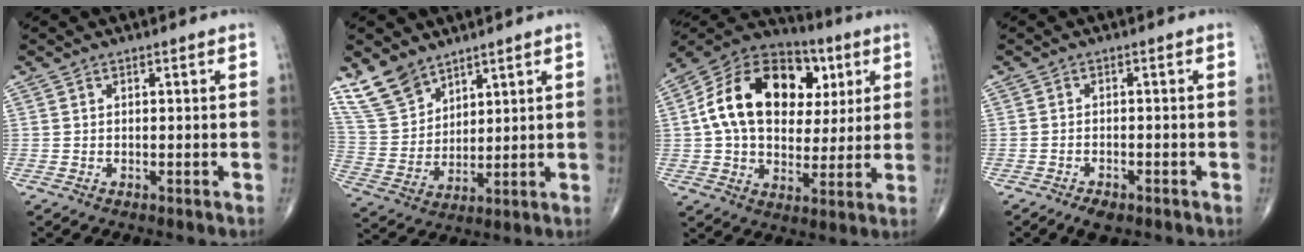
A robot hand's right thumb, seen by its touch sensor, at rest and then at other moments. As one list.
[{"total": 9.7, "force": [7.4, 5.2, 3.4], "torque": [-0.058, -0.033, 0.164]}, {"total": 22.6, "force": [5.2, 15.3, 15.8], "torque": [-0.246, 0.014, 0.080]}, {"total": 2.9, "force": [-2.0, 1.3, 1.7], "torque": [-0.030, 0.003, -0.030]}]